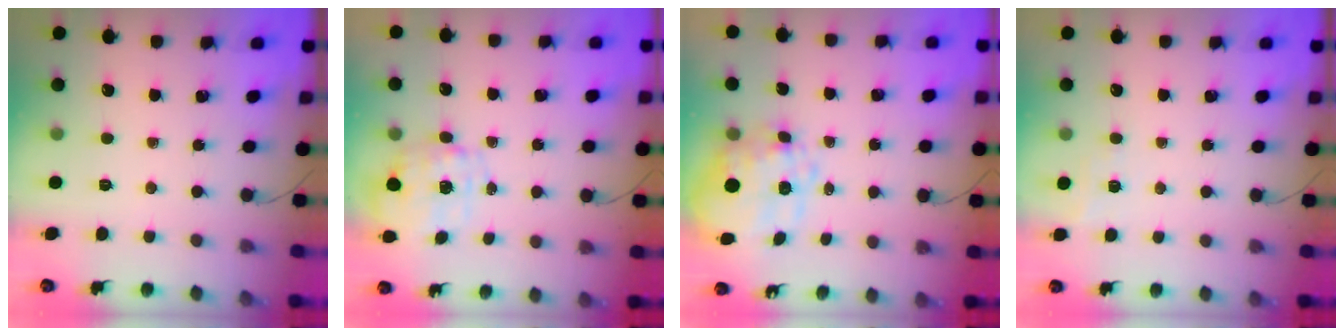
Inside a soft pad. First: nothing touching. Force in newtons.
{"total": 2.8, "press": 2.6, "slide": 0.9}
{"total": 12.9, "press": 12.7, "slide": 2.4}
{"total": 4.5, "press": 4.3, "slide": 1.5}